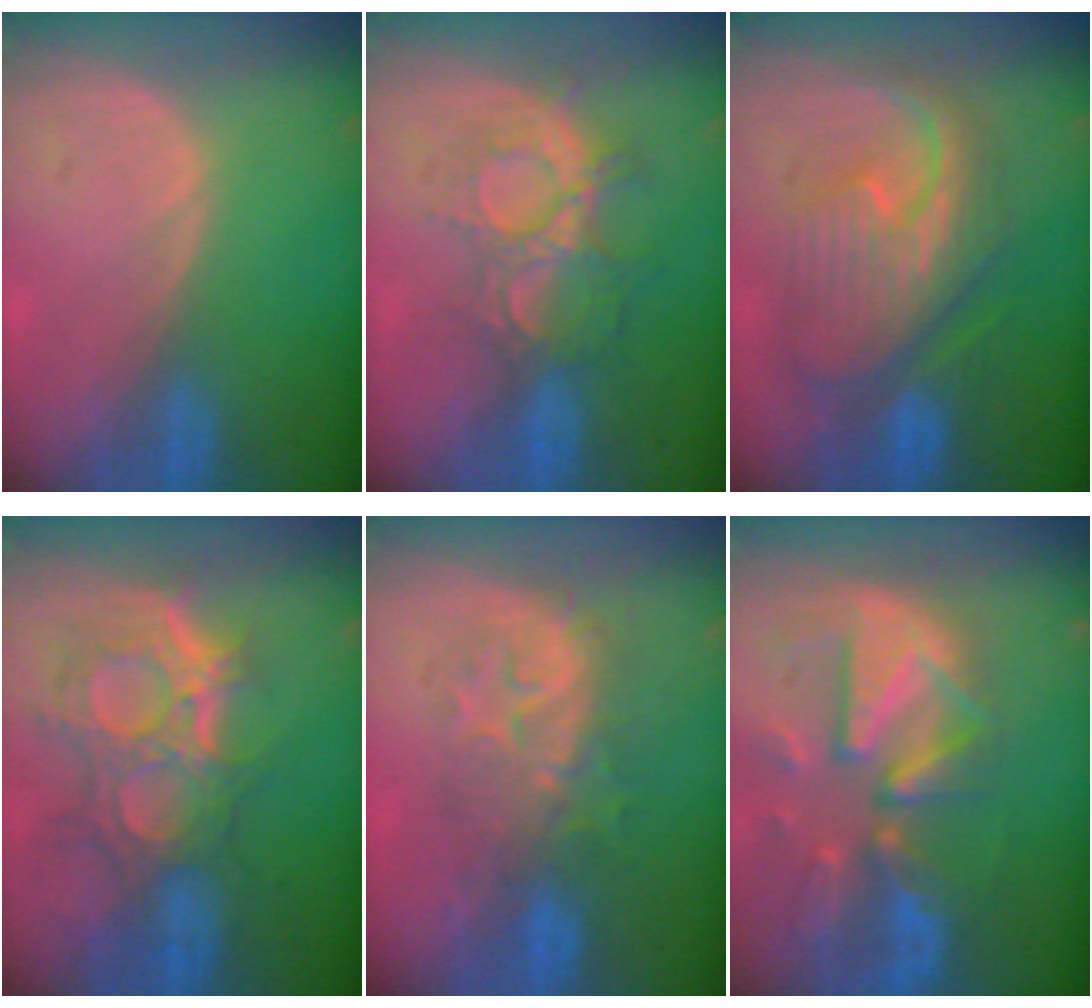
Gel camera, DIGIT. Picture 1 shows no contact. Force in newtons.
{"total": 9.0, "press": 8.0, "slide": 4.0}
{"total": 10.7, "press": 10.7, "slide": 0.9}
{"total": 11.3, "press": 10.4, "slide": 4.5}
{"total": 8.3, "press": 8.2, "slide": 1.8}
{"total": 12.3, "press": 10.6, "slide": 6.1}